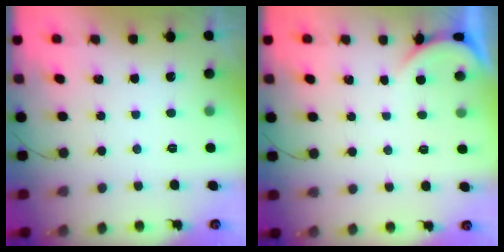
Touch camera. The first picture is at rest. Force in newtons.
{"total": 0.8, "press": 0.7, "slide": 0.2}